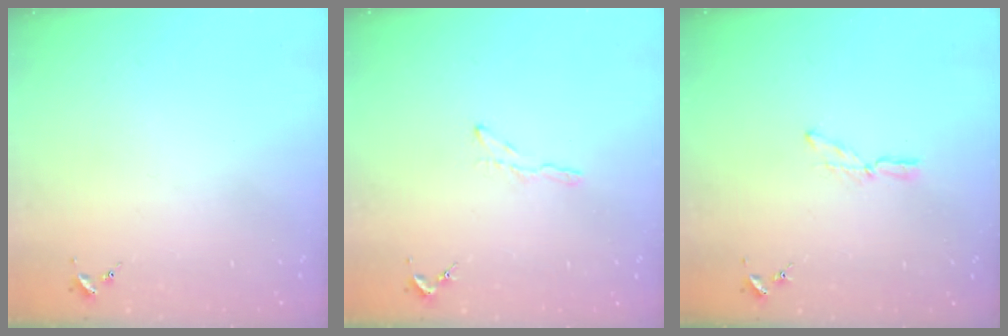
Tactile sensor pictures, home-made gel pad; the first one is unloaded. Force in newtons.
{"total": 3.8, "press": 3.7, "slide": 0.4}
{"total": 6.9, "press": 6.9, "slide": 0.4}